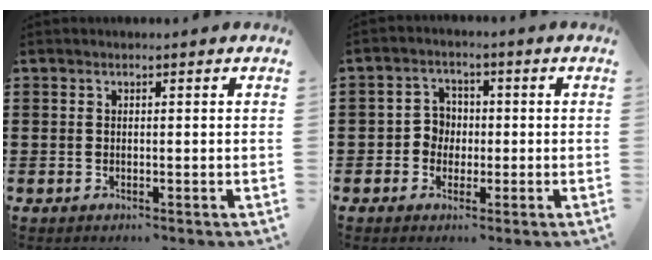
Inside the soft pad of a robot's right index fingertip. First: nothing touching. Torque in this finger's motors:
{"motor_torque": [0.30, -0.19, 0.05, 0.02]}